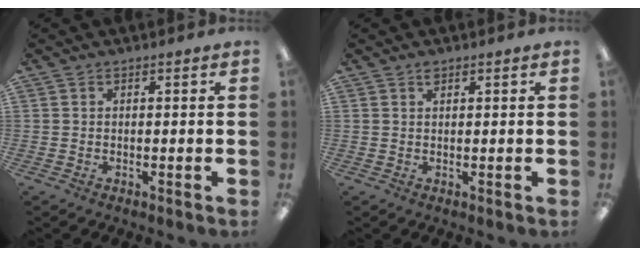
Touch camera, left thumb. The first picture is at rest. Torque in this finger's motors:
{"motor_torque": [0.11, -0.05, 0.16, -0.23, 0.00]}